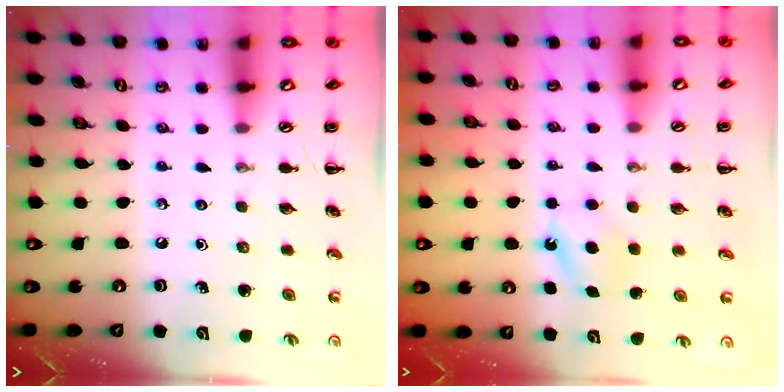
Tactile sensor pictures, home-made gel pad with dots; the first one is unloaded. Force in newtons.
{"total": 5.3, "press": 5.0, "slide": 1.5}